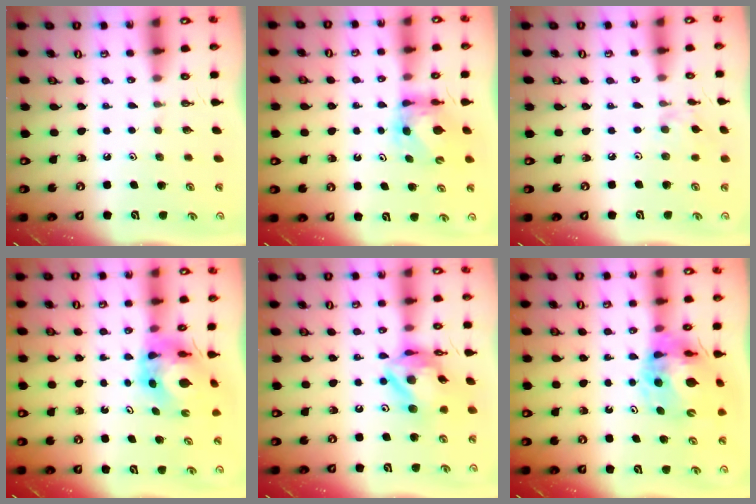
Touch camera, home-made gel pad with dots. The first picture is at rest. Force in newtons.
{"total": 5.6, "press": 5.6, "slide": 0.6}
{"total": 3.0, "press": 2.9, "slide": 0.5}
{"total": 8.5, "press": 8.5, "slide": 0.7}
{"total": 13.8, "press": 13.7, "slide": 1.5}
{"total": 16.1, "press": 16.0, "slide": 1.6}